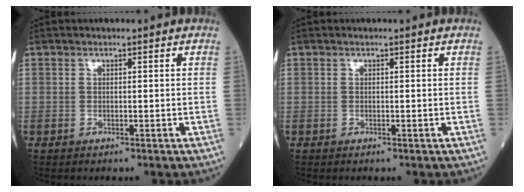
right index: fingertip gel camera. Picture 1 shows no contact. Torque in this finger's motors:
{"motor_torque": [0.00, 0.00, 0.00, 0.00]}